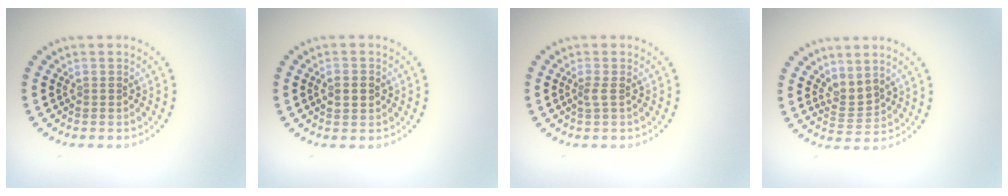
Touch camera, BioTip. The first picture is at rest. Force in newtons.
{"total": 2.3, "press": 2.3, "slide": 0.1}
{"total": 0.9, "press": 0.6, "slide": 0.7}
{"total": 2.0, "press": 1.4, "slide": 1.4}